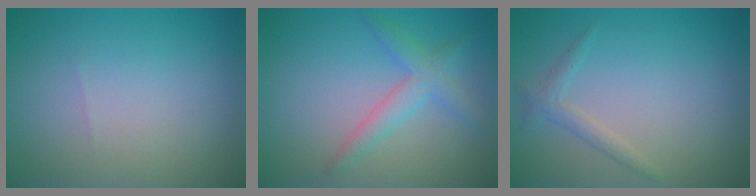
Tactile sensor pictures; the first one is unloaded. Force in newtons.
{"total": 2.6, "press": 2.6, "slide": 0.1}
{"total": 1.4, "press": 1.4, "slide": 0.1}